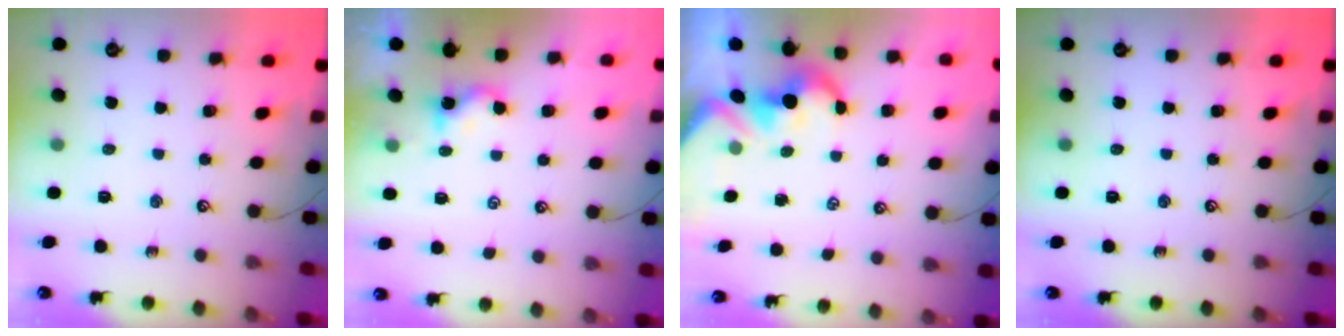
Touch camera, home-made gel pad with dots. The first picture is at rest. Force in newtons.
{"total": 1.2, "press": 1.1, "slide": 0.1}
{"total": 1.6, "press": 1.3, "slide": 1.0}
{"total": 0.0}